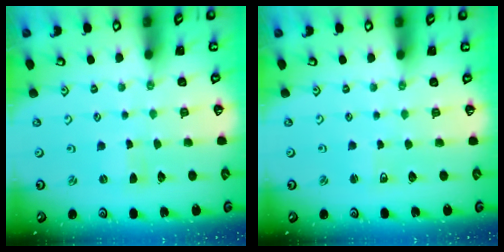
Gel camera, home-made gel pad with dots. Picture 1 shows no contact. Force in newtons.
{"total": 2.4, "press": 2.4, "slide": 0.3}